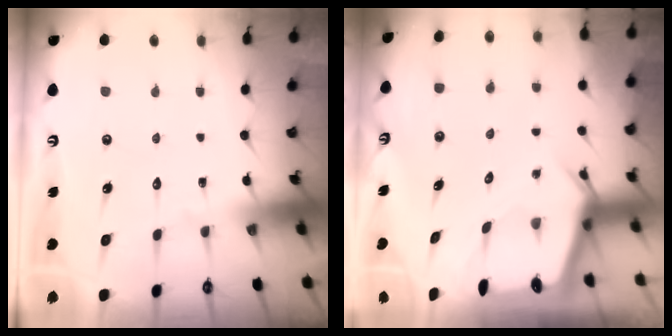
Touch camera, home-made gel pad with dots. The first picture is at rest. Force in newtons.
{"total": 4.3, "press": 4.3, "slide": 0.5}